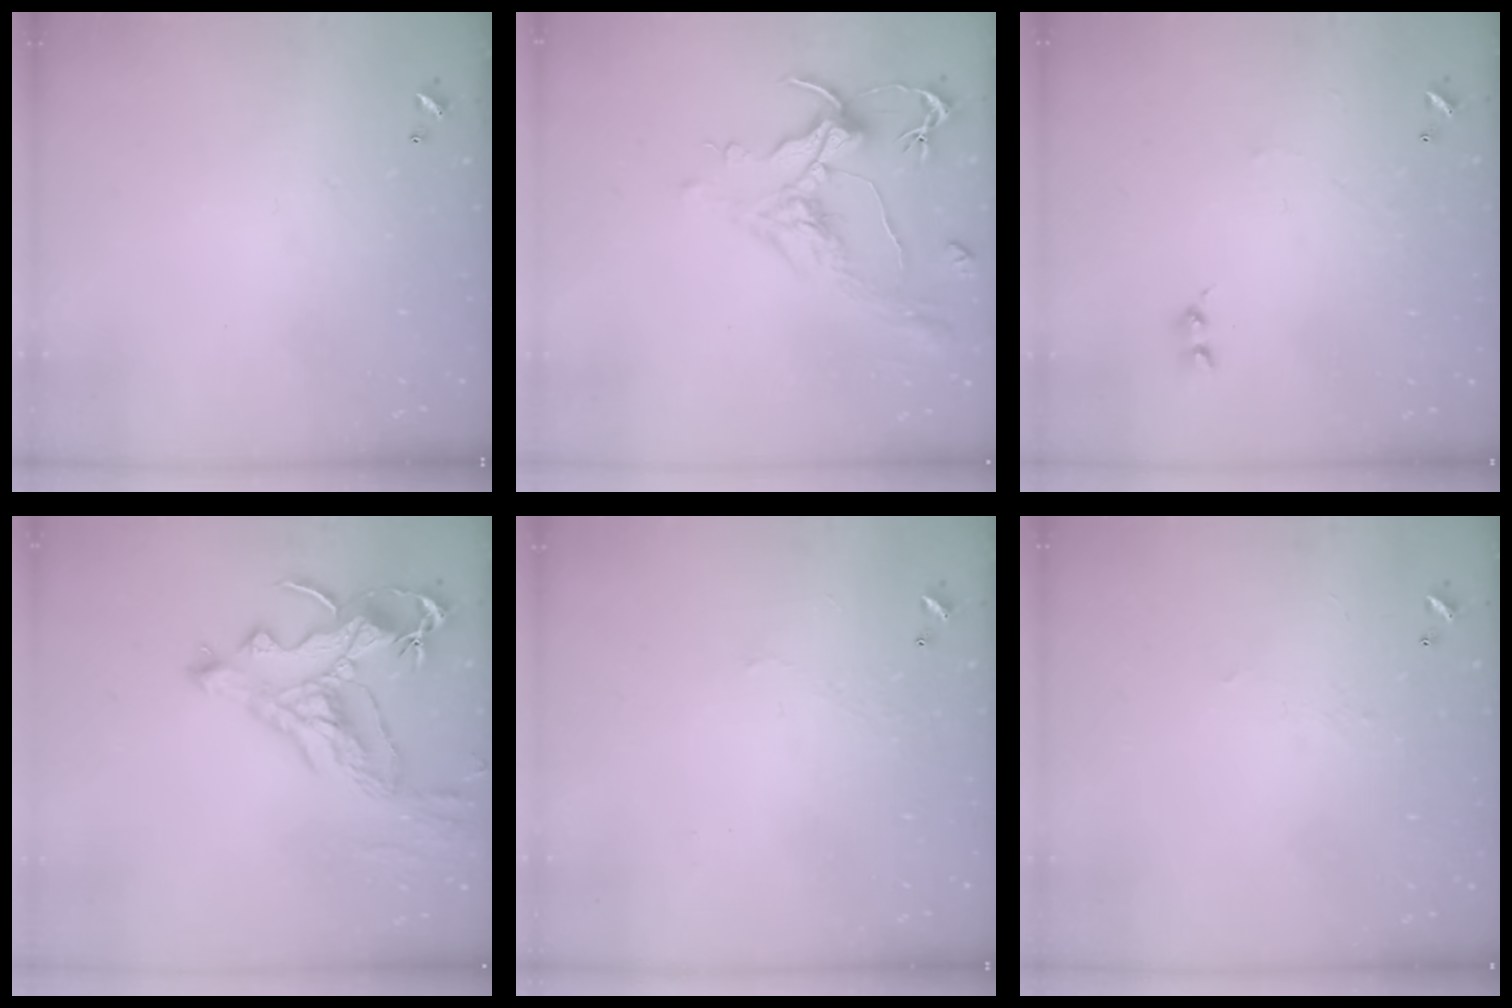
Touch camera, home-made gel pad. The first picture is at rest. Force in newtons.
{"total": 1.6, "press": 0.7, "slide": 1.4}
{"total": 0.8, "press": 0.7, "slide": 0.5}
{"total": 5.8, "press": 5.5, "slide": 1.6}
{"total": 0.0}
{"total": 2.2, "press": 2.0, "slide": 0.8}